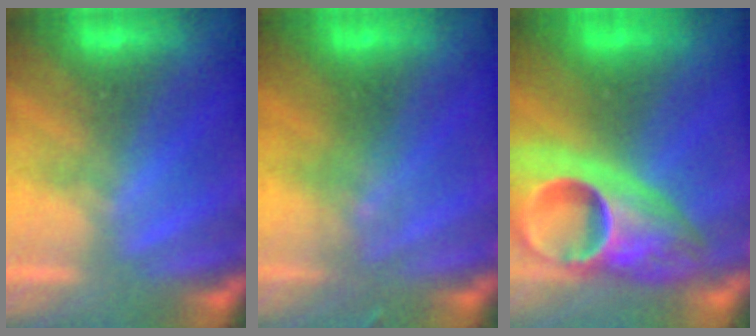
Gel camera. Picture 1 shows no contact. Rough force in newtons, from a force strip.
{"total": 2.9}
{"total": 9.0}